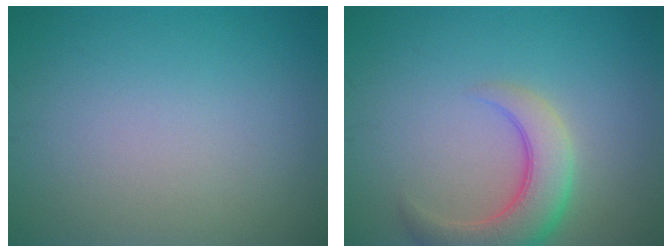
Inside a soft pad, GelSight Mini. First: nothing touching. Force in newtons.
{"total": 5.4, "press": 5.4, "slide": 0.4}